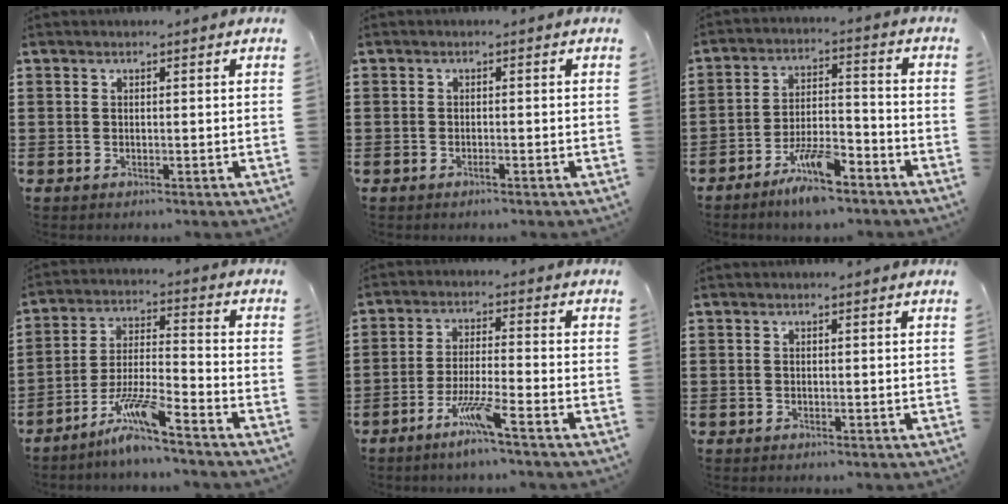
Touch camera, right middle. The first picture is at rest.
{"total": 0.6, "force": [-0.5, 0.1, 0.3], "torque": [-0.009, -0.004, -0.009]}
{"total": 8.1, "force": [-6.0, 1.9, 5.1], "torque": [-0.106, -0.001, -0.114]}
{"total": 8.4, "force": [-6.7, 0.0, 5.1], "torque": [-0.115, -0.016, -0.133]}
{"total": 6.2, "force": [-4.3, 0.0, 4.4], "torque": [-0.092, -0.012, -0.081]}
{"total": 0.0}